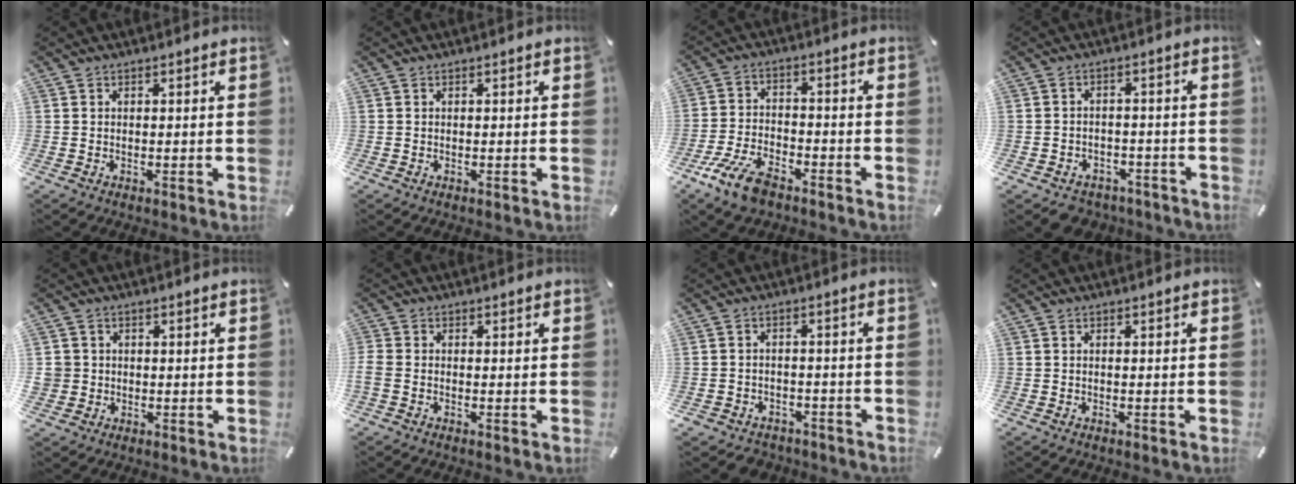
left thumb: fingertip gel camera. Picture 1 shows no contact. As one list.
[{"total": 0.0}, {"total": 10.1, "force": [-6.8, 4.7, 5.7], "torque": [-0.122, 0.029, -0.129]}, {"total": 4.2, "force": [-3.2, 2.7, 0.5], "torque": [-0.013, 0.017, -0.064]}, {"total": 3.7, "force": [0.3, 3.7, 0.2], "torque": [-0.011, 0.007, 0.008]}, {"total": 1.6, "force": [-0.4, 1.0, 1.1], "torque": [-0.018, 0.003, -0.006]}, {"total": 3.7, "force": [-2.7, 2.5, 0.5], "torque": [-0.013, 0.014, -0.054]}, {"total": 0.0}]